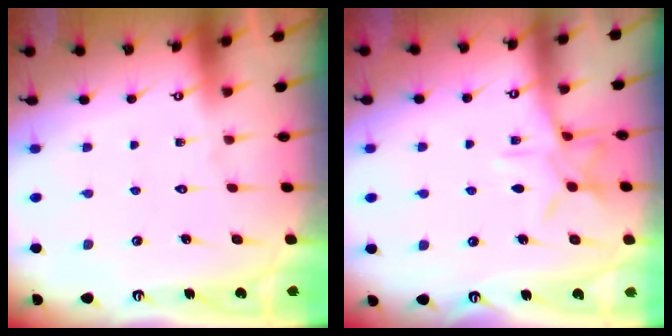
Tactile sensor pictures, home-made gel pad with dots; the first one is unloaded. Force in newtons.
{"total": 8.1, "press": 8.1, "slide": 0.2}